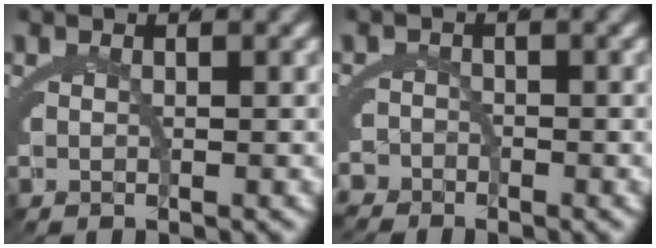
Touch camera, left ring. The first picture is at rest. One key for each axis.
{"total": 2.5, "fx": -2.4, "fy": 0.8, "fz": -0.4, "tx": 0.013, "ty": -0.015, "tz": -0.042}